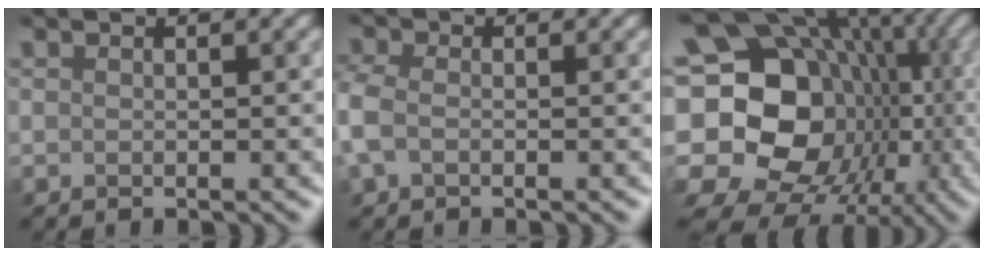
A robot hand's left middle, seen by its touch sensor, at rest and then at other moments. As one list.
[{"total": 1.7, "force": [-1.3, 1.1, 0.6], "torque": [-0.055, 0.002, -0.013]}, {"total": 20.4, "force": [-0.9, 17.4, 10.7], "torque": [-0.190, 0.010, -0.020]}]